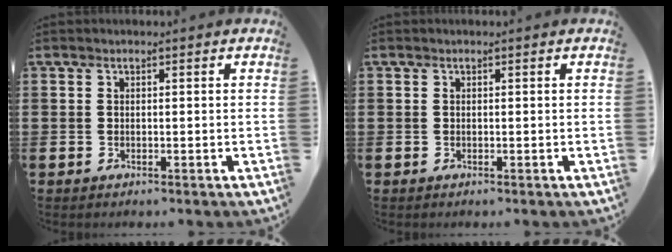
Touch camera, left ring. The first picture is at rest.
{"total": 0.0}